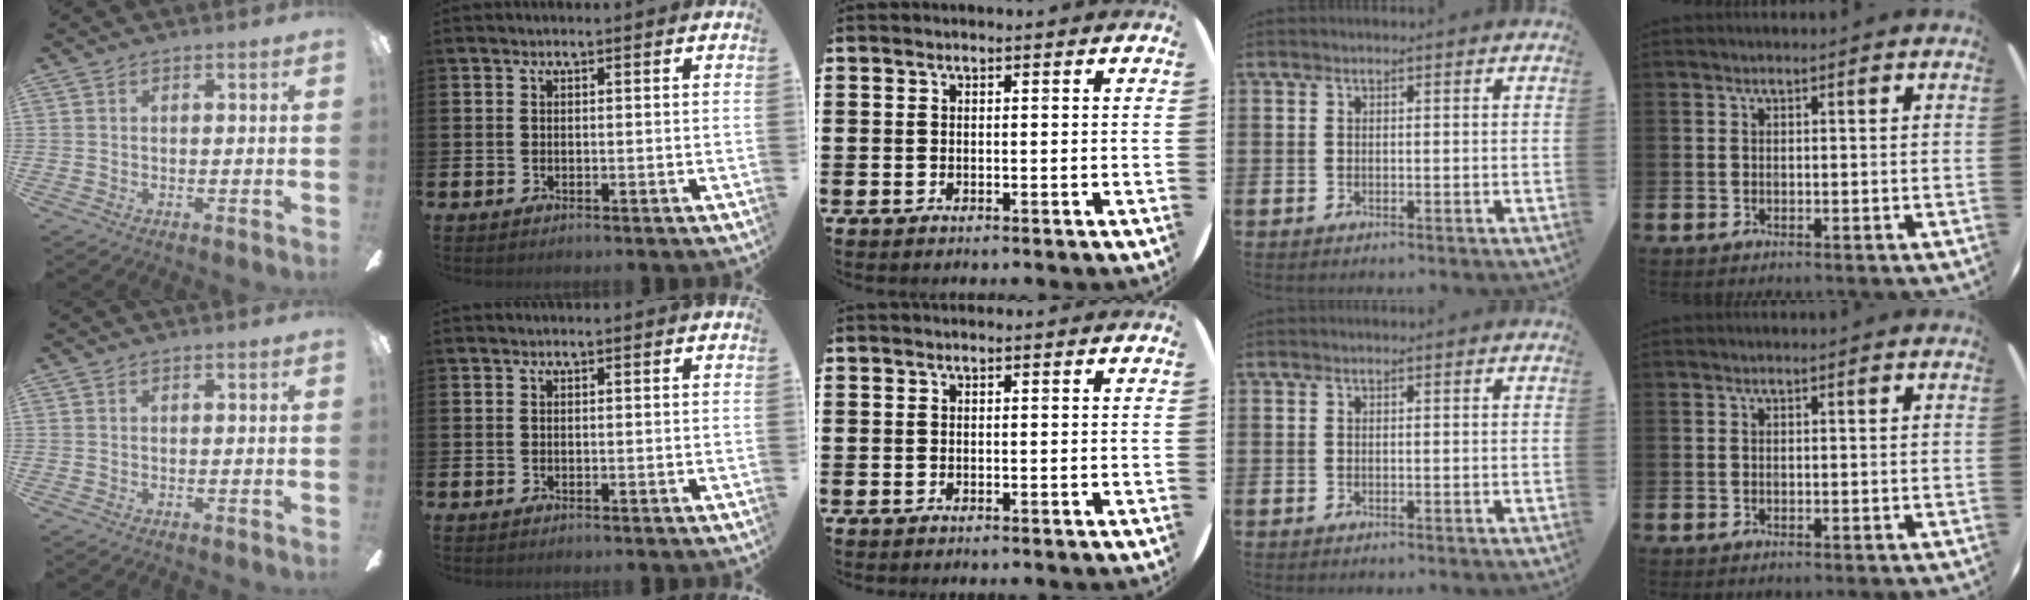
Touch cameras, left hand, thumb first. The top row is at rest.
{}